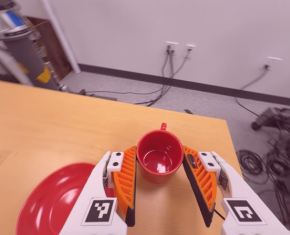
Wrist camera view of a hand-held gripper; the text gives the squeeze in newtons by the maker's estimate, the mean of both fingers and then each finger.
{"total": 4.1, "left": 2.1, "right": 6.1}